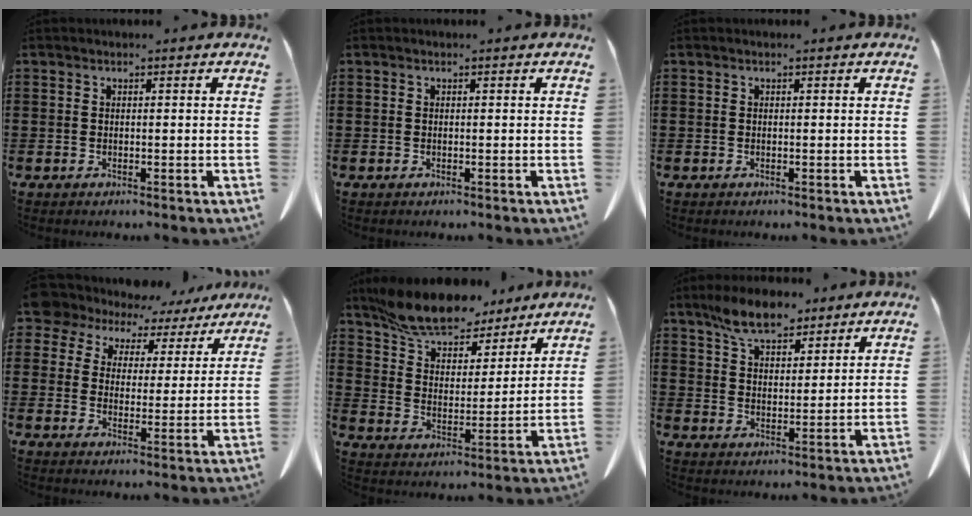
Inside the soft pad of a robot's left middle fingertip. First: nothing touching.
{"total": 0.0}
{"total": 0.0}
{"total": 6.7, "force": [6.0, 2.8, 1.0], "torque": [-0.052, -0.032, 0.109]}
{"total": 9.5, "force": [8.8, 2.2, 2.8], "torque": [-0.094, -0.046, 0.165]}
{"total": 7.7, "force": [6.1, 3.1, 3.5], "torque": [-0.081, -0.006, 0.113]}